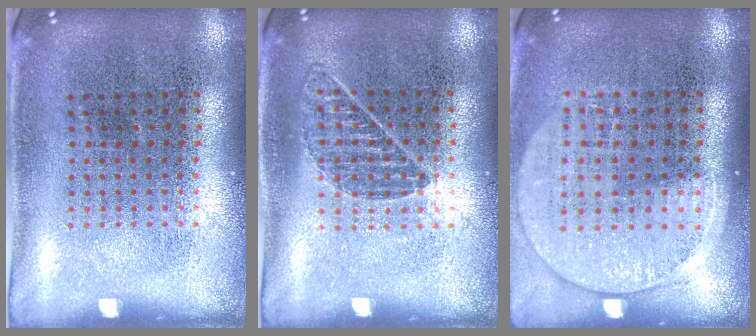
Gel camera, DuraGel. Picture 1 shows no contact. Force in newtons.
{"total": 0.8, "press": 0.8, "slide": 0.2}
{"total": 1.5, "press": 1.4, "slide": 0.6}